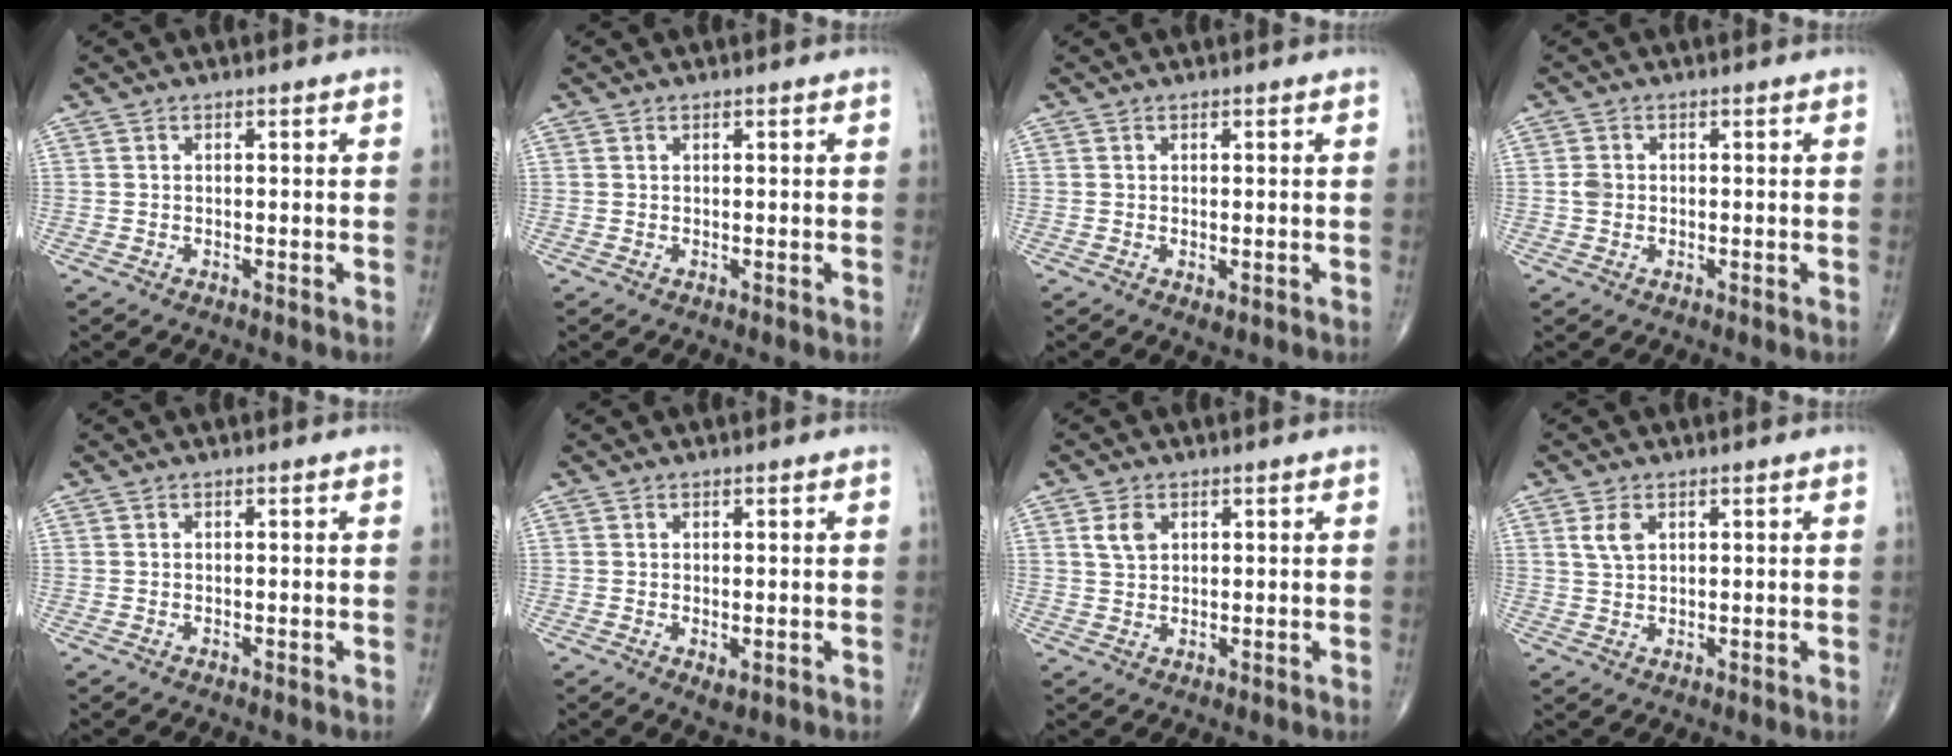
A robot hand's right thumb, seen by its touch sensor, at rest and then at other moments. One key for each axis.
{"total": 0.0}
{"total": 1.1, "fx": -0.2, "fy": 0.6, "fz": 1.0, "tx": -0.014, "ty": -0.004, "tz": -0.002}
{"total": 1.7, "fx": 0.0, "fy": 1.5, "fz": 0.9, "tx": -0.014, "ty": 0.005, "tz": -0.001}
{"total": 0.0}
{"total": 1.8, "fx": -0.4, "fy": 0.9, "fz": 1.5, "tx": -0.022, "ty": -0.005, "tz": -0.002}
{"total": 3.3, "fx": 1.3, "fy": 2.2, "fz": 2.1, "tx": -0.034, "ty": -0.002, "tz": 0.029}
{"total": 3.1, "fx": 1.3, "fy": 1.8, "fz": 2.1, "tx": -0.039, "ty": -0.002, "tz": 0.030}